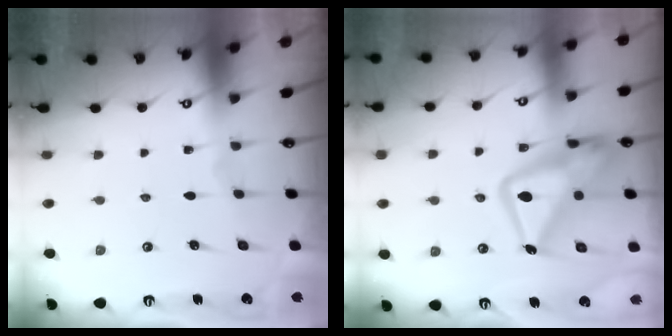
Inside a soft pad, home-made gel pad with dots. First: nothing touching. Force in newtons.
{"total": 18.6, "press": 18.6, "slide": 1.6}